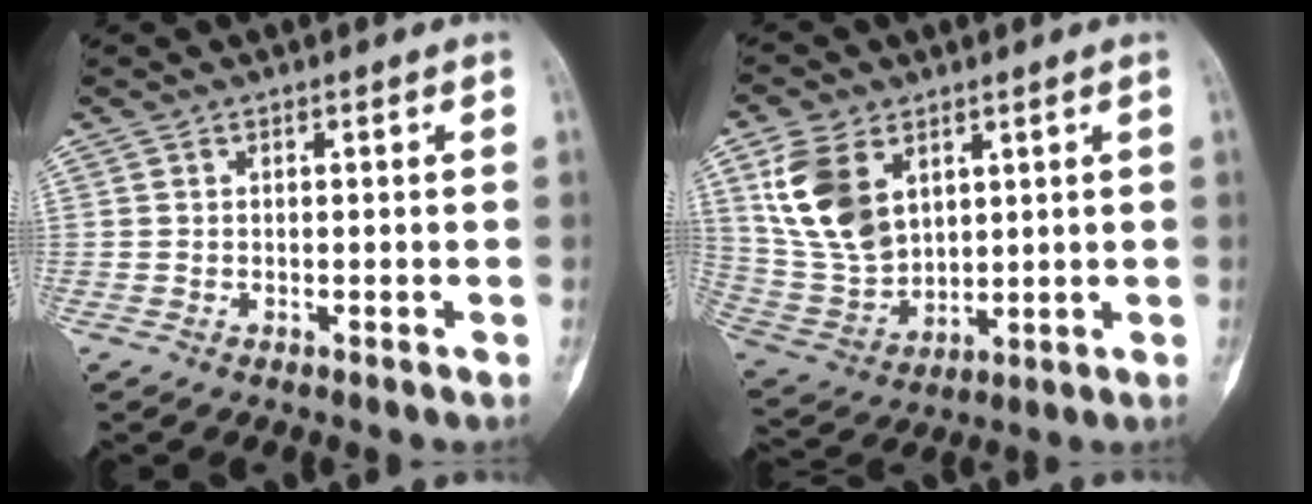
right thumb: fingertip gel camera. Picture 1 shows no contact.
{"total": 13.9, "force": [5.5, 9.1, 8.9], "torque": [-0.163, -0.019, 0.125]}